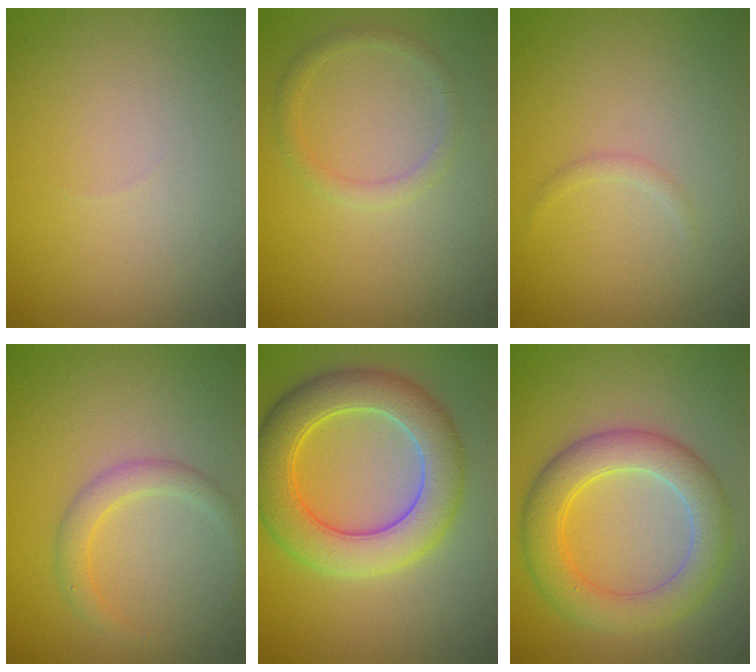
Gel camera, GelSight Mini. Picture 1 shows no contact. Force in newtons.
{"total": 1.4, "press": 1.3, "slide": 0.2}
{"total": 0.6, "press": 0.6, "slide": 0.0}
{"total": 2.1, "press": 2.1, "slide": 0.1}
{"total": 7.1, "press": 7.1, "slide": 0.6}
{"total": 5.7, "press": 5.7, "slide": 0.1}